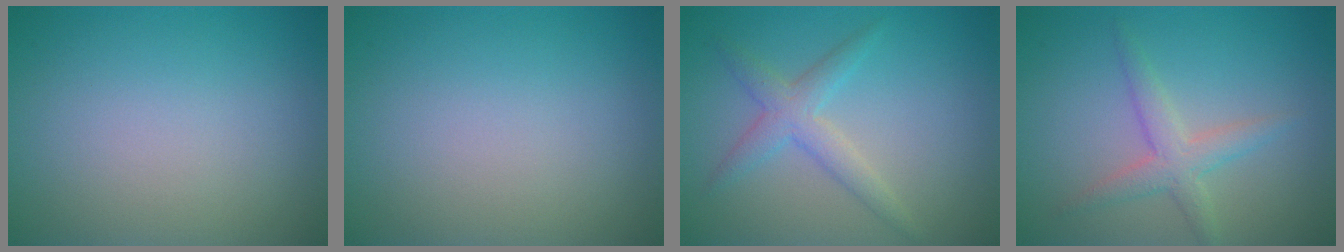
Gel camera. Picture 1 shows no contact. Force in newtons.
{"total": 0.0}
{"total": 2.6, "press": 2.6, "slide": 0.1}
{"total": 2.6, "press": 2.6, "slide": 0.1}